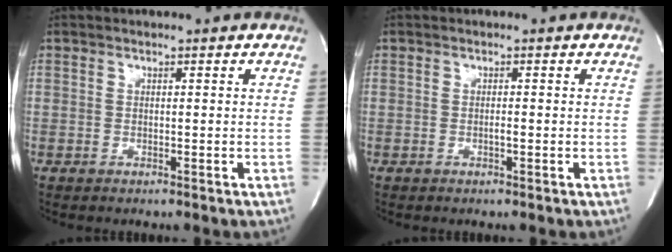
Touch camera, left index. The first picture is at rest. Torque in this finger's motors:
{"motor_torque": [0.22, 0.03, -0.02, 0.00]}